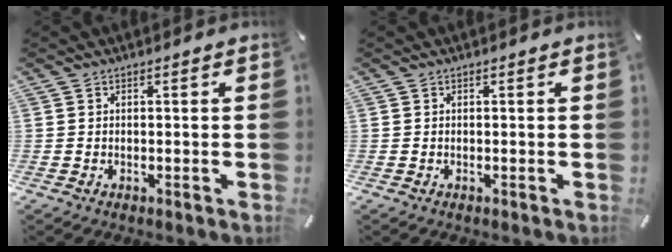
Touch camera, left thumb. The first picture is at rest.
{"total": 0.0}